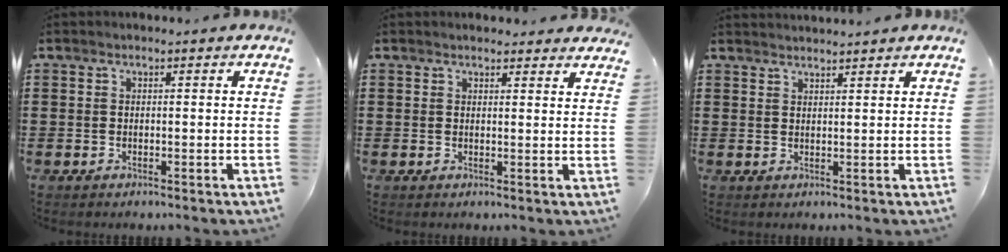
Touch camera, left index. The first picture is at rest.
{"total": 1.9, "force": [1.9, 0.4, 0.0], "torque": [-0.006, 0.003, 0.036]}
{"total": 1.6, "force": [1.5, -0.4, 0.0], "torque": [-0.004, 0.001, 0.031]}